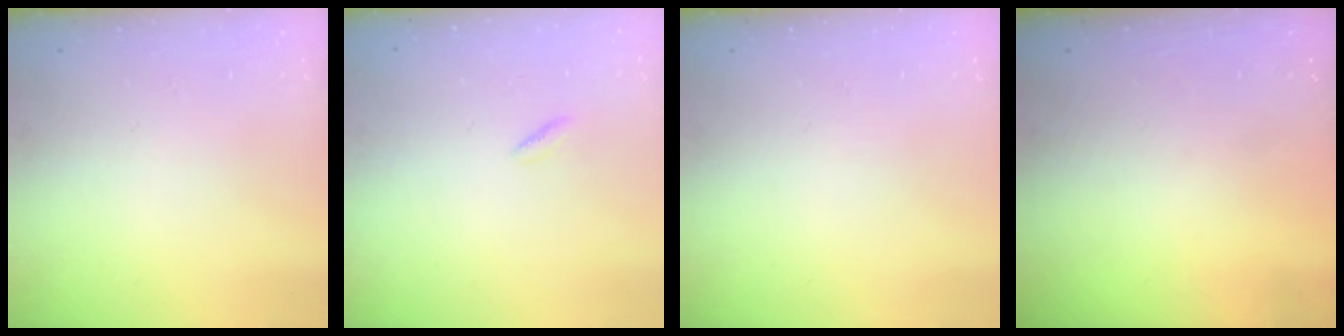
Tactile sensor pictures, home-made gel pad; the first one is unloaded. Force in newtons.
{"total": 1.8, "press": 1.7, "slide": 0.7}
{"total": 0.0}
{"total": 0.0}